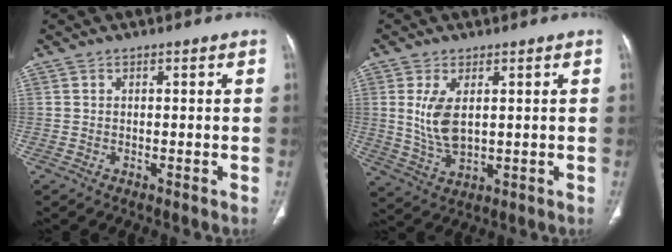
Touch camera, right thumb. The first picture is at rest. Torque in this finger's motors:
{"motor_torque": [-0.61, 1.00, 0.41, 0.82, 0.06]}